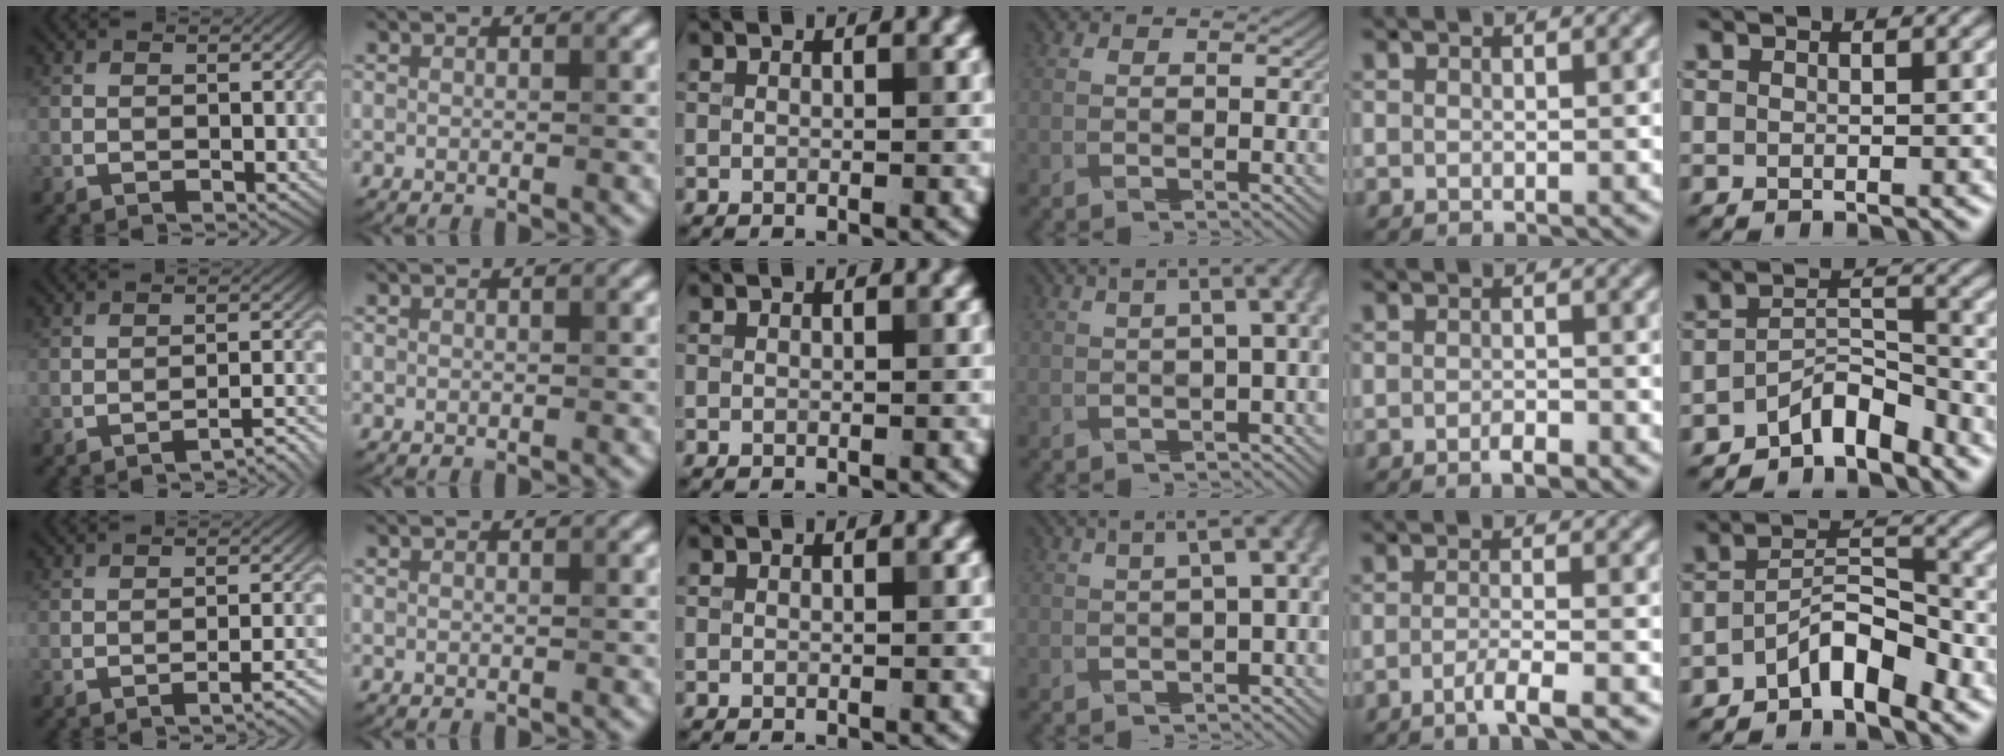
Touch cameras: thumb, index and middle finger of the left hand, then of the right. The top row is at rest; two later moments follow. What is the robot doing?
{"motion": "pour", "object": "sugar"}